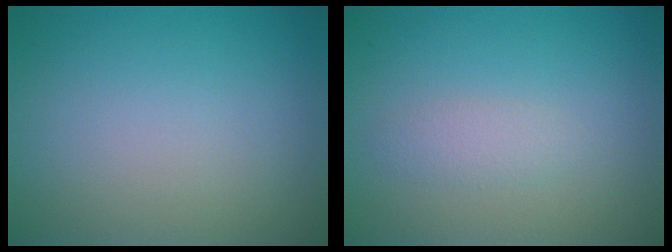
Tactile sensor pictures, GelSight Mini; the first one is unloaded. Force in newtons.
{"total": 1.3, "press": 1.3, "slide": 0.0}